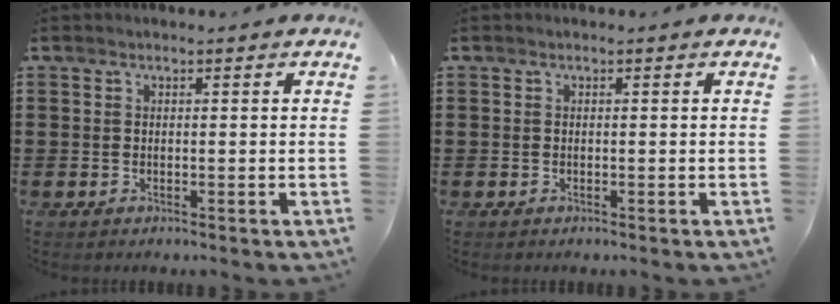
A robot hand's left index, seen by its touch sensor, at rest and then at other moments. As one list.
[{"total": 0.0}]